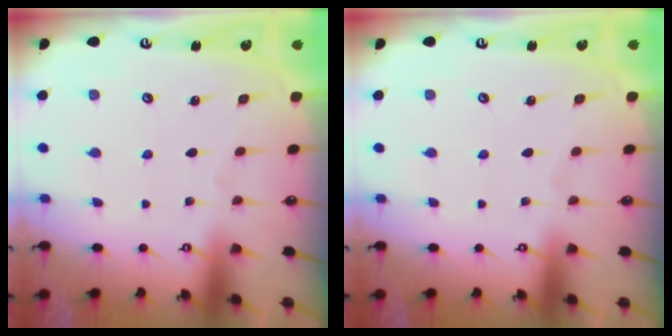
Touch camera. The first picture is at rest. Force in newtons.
{"total": 0.0}